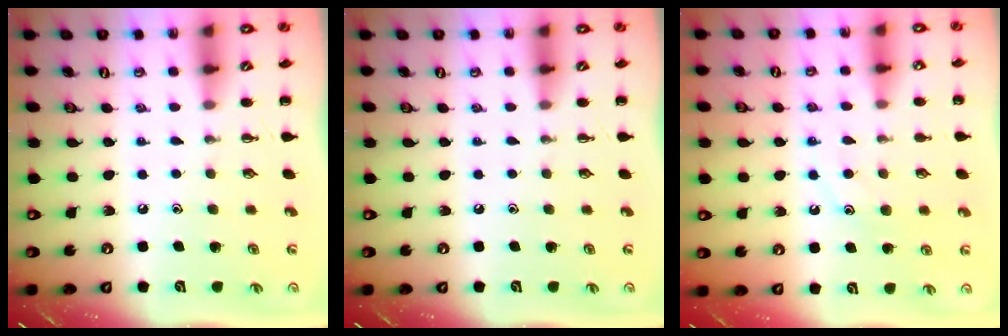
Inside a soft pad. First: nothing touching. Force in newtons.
{"total": 0.0}
{"total": 10.6, "press": 10.6, "slide": 0.7}